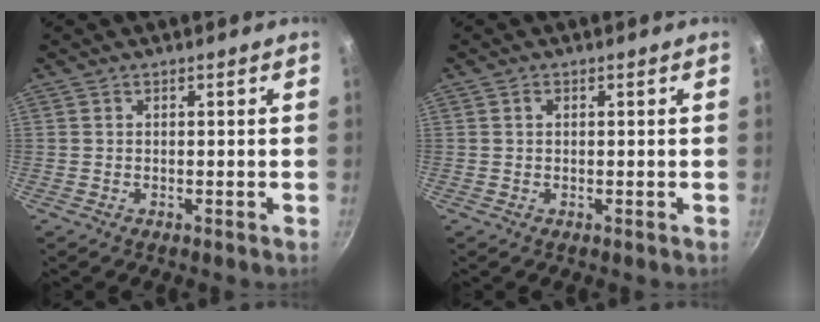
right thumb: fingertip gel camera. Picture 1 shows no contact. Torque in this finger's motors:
{"motor_torque": [-0.17, 0.37, 0.26, -0.10, 0.01]}